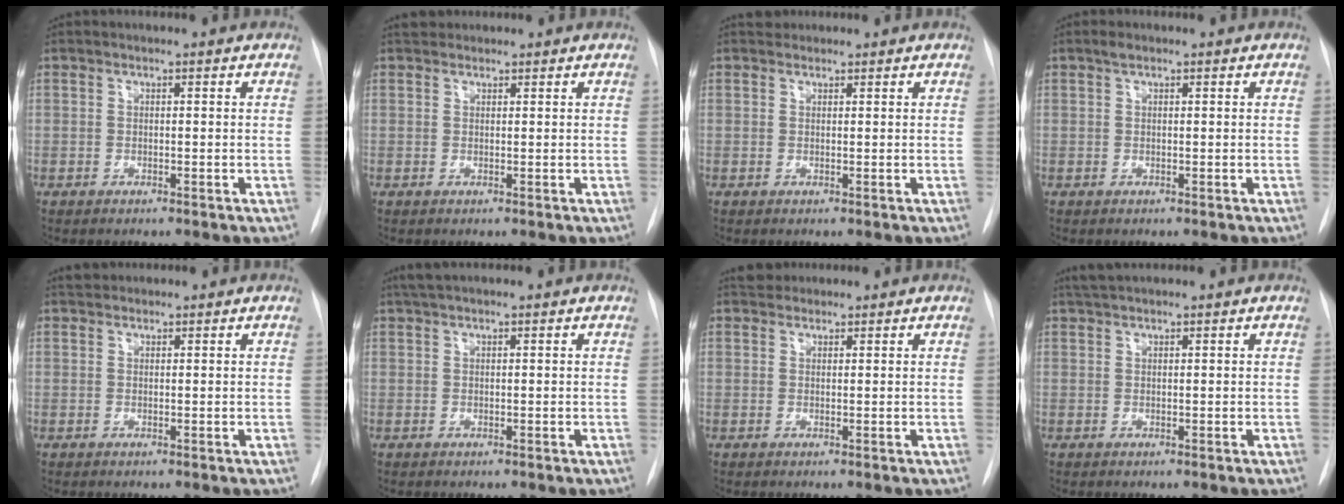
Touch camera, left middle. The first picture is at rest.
{"total": 1.7, "force": [1.6, 0.8, 0.1], "torque": [-0.003, 0.016, 0.024]}
{"total": 1.3, "force": [1.1, 0.6, -0.1], "torque": [-0.001, 0.012, 0.018]}
{"total": 0.8, "force": [0.6, 0.3, 0.5], "torque": [-0.012, 0.008, 0.011]}
{"total": 1.7, "force": [1.5, 0.7, 0.1], "torque": [-0.006, 0.016, 0.025]}
{"total": 2.9, "force": [2.4, 0.4, 1.7], "torque": [-0.031, 0.026, 0.044]}
{"total": 2.3, "force": [2.1, 1.0, 0.0], "torque": [-0.001, 0.016, 0.032]}
{"total": 2.7, "force": [2.4, 0.2, 1.2], "torque": [-0.022, 0.022, 0.045]}